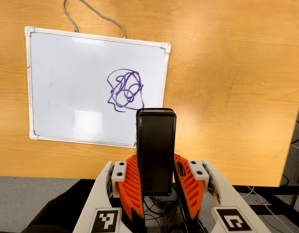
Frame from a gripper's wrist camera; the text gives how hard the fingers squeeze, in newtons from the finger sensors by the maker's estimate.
{"total": 5.4, "left": 3.7, "right": 7.2}